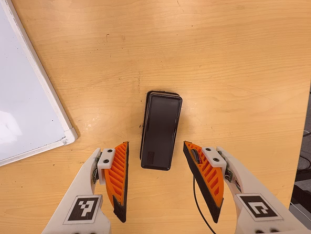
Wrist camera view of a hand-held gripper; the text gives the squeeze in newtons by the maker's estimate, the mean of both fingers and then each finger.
{"total": 0.0}